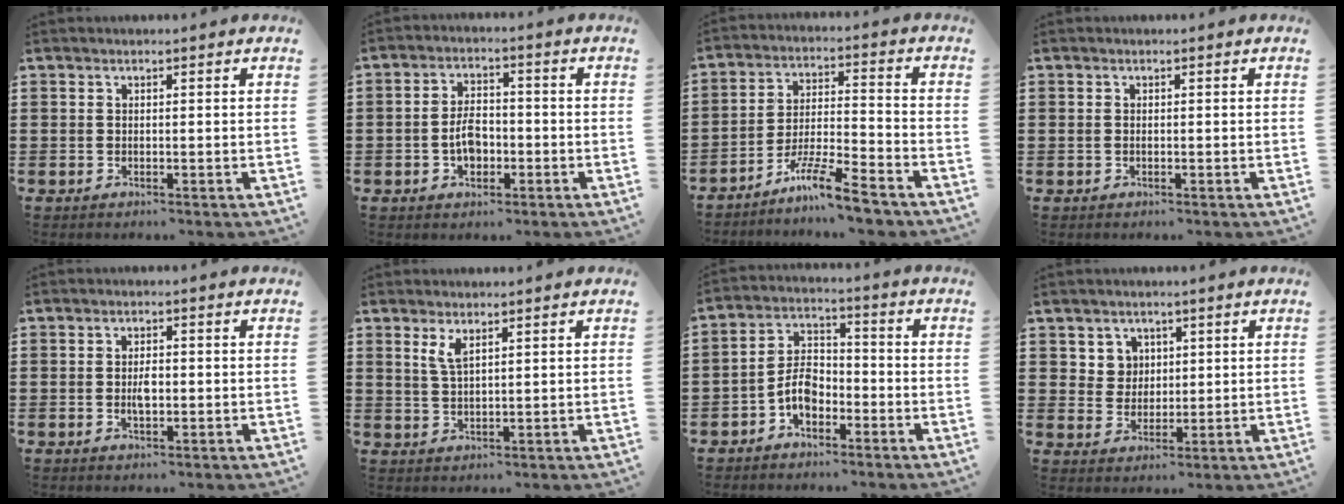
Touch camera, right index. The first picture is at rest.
{"total": 4.5, "force": [-1.3, 2.6, 3.4], "torque": [-0.061, -0.001, -0.025]}
{"total": 8.4, "force": [-7.1, 0.2, 4.6], "torque": [-0.091, 0.002, -0.137]}
{"total": 0.5, "force": [-0.1, 0.3, 0.4], "torque": [-0.010, 0.000, -0.002]}
{"total": 2.6, "force": [-0.3, 1.1, 2.3], "torque": [-0.051, -0.001, -0.008]}
{"total": 2.8, "force": [1.7, 0.8, 2.1], "torque": [-0.045, 0.003, 0.029]}
{"total": 5.3, "force": [-2.6, 3.2, 3.3], "torque": [-0.079, 0.005, -0.054]}
{"total": 3.8, "force": [1.8, 3.3, 0.5], "torque": [-0.019, 0.009, 0.033]}